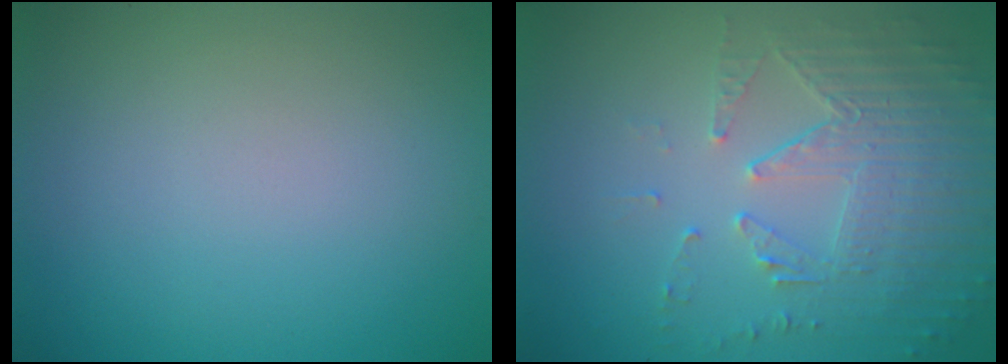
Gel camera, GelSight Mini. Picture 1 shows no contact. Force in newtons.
{"total": 5.8, "press": 3.8, "slide": 4.3}